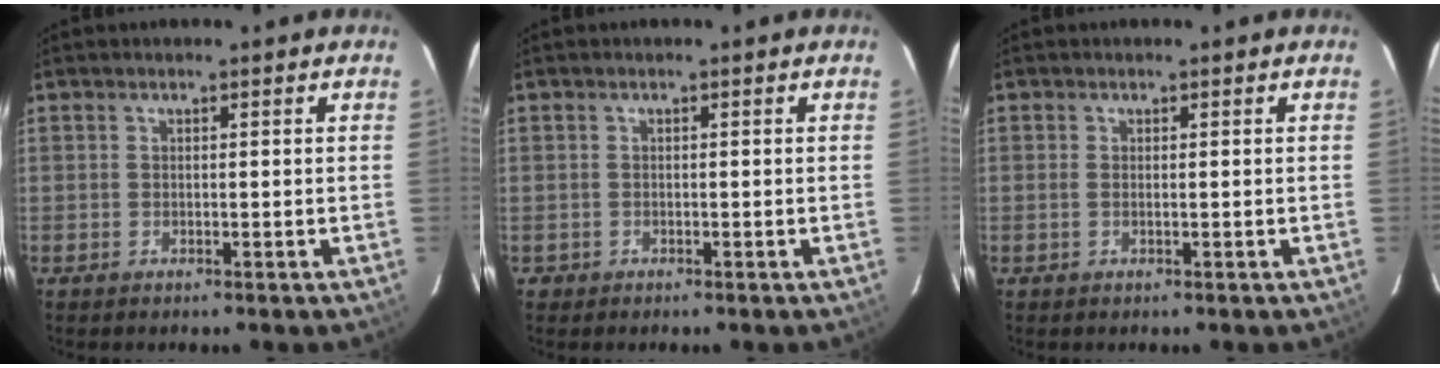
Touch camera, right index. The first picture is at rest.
{"total": 1.2, "force": [-0.4, 1.1, 0.0], "torque": [-0.001, 0.003, -0.002]}
{"total": 0.6, "force": [0.0, 0.1, 0.6], "torque": [-0.014, 0.001, 0.000]}